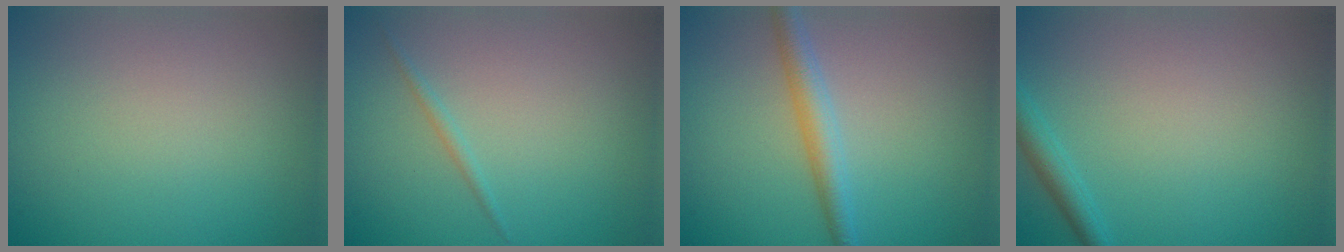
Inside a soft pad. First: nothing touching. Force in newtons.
{"total": 0.7, "press": 0.7, "slide": 0.0}
{"total": 2.9, "press": 2.9, "slide": 0.1}
{"total": 1.8, "press": 1.8, "slide": 0.1}